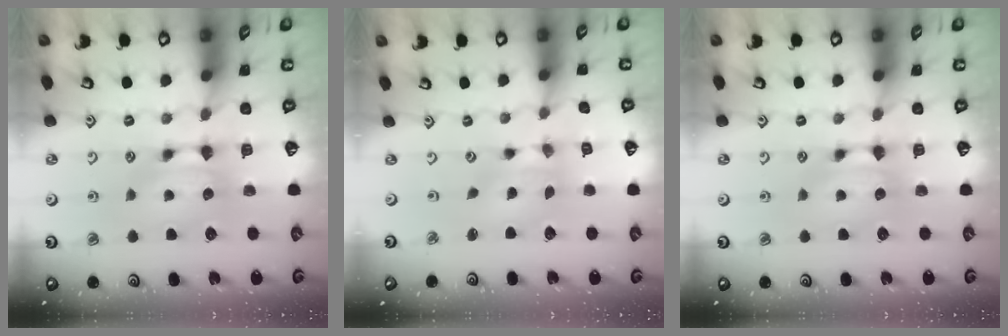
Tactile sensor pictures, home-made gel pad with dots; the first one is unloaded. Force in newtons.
{"total": 2.0, "press": 1.6, "slide": 1.2}
{"total": 0.0}